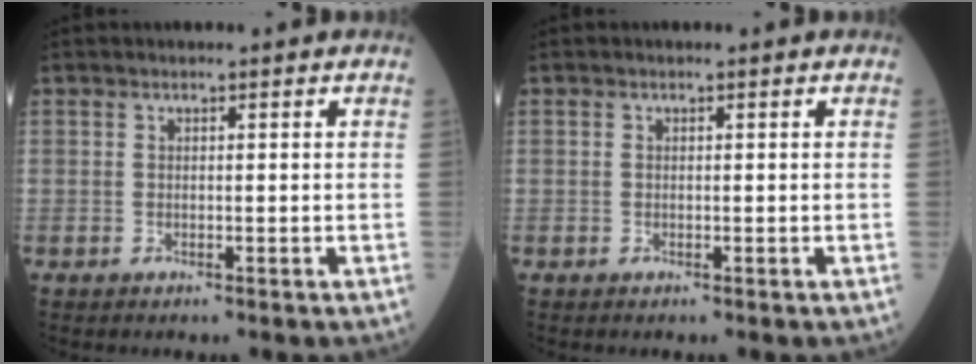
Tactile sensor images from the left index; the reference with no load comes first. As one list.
[{"total": 0.0}]